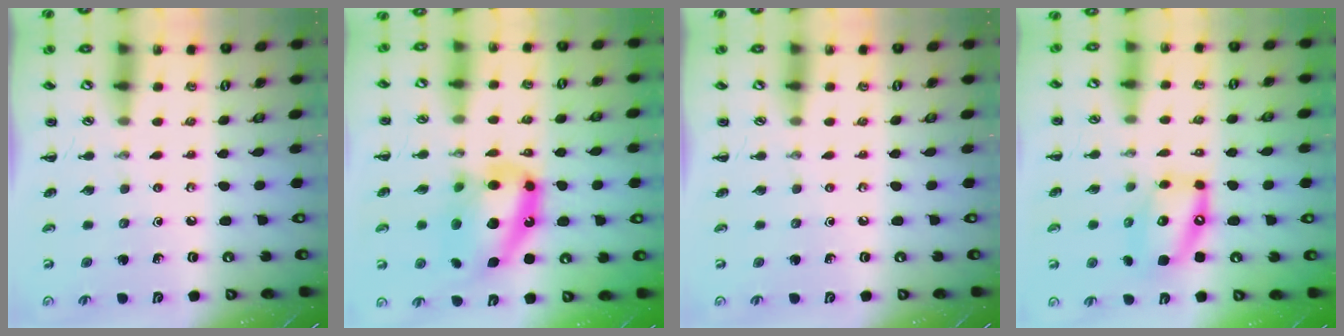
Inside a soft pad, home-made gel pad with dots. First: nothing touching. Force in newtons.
{"total": 16.5, "press": 15.9, "slide": 4.4}
{"total": 0.0}
{"total": 13.5, "press": 13.1, "slide": 3.3}